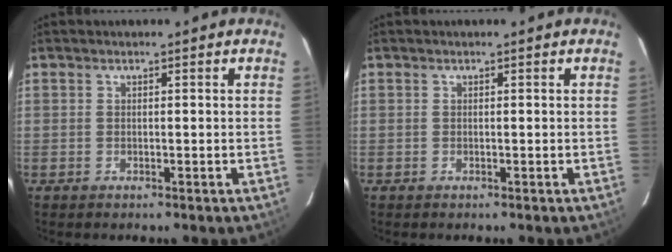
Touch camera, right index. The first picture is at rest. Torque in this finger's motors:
{"motor_torque": [-0.04, 0.00, 0.03, 0.00]}